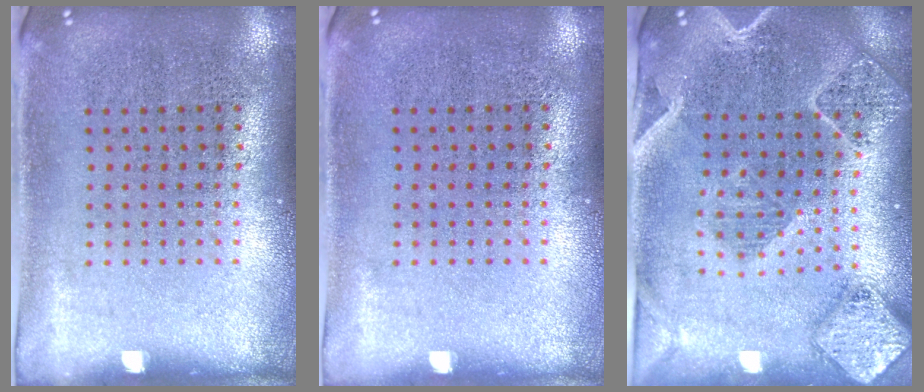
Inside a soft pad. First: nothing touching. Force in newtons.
{"total": 0.0}
{"total": 2.4, "press": 2.2, "slide": 0.8}